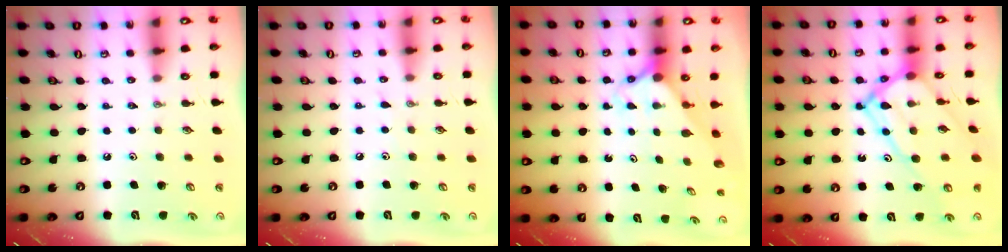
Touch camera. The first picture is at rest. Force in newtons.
{"total": 3.5, "press": 3.5, "slide": 0.5}
{"total": 2.2, "press": 2.2, "slide": 0.2}
{"total": 15.5, "press": 15.4, "slide": 1.5}